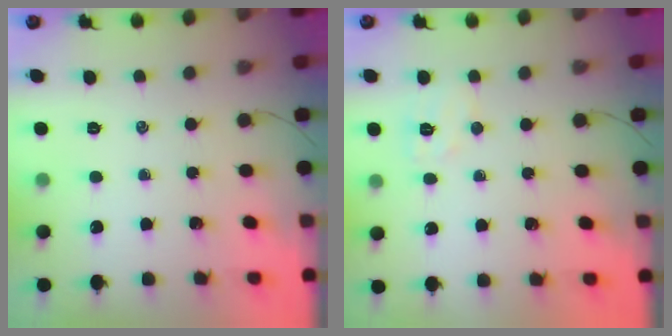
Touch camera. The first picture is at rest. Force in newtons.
{"total": 5.2, "press": 5.1, "slide": 1.1}